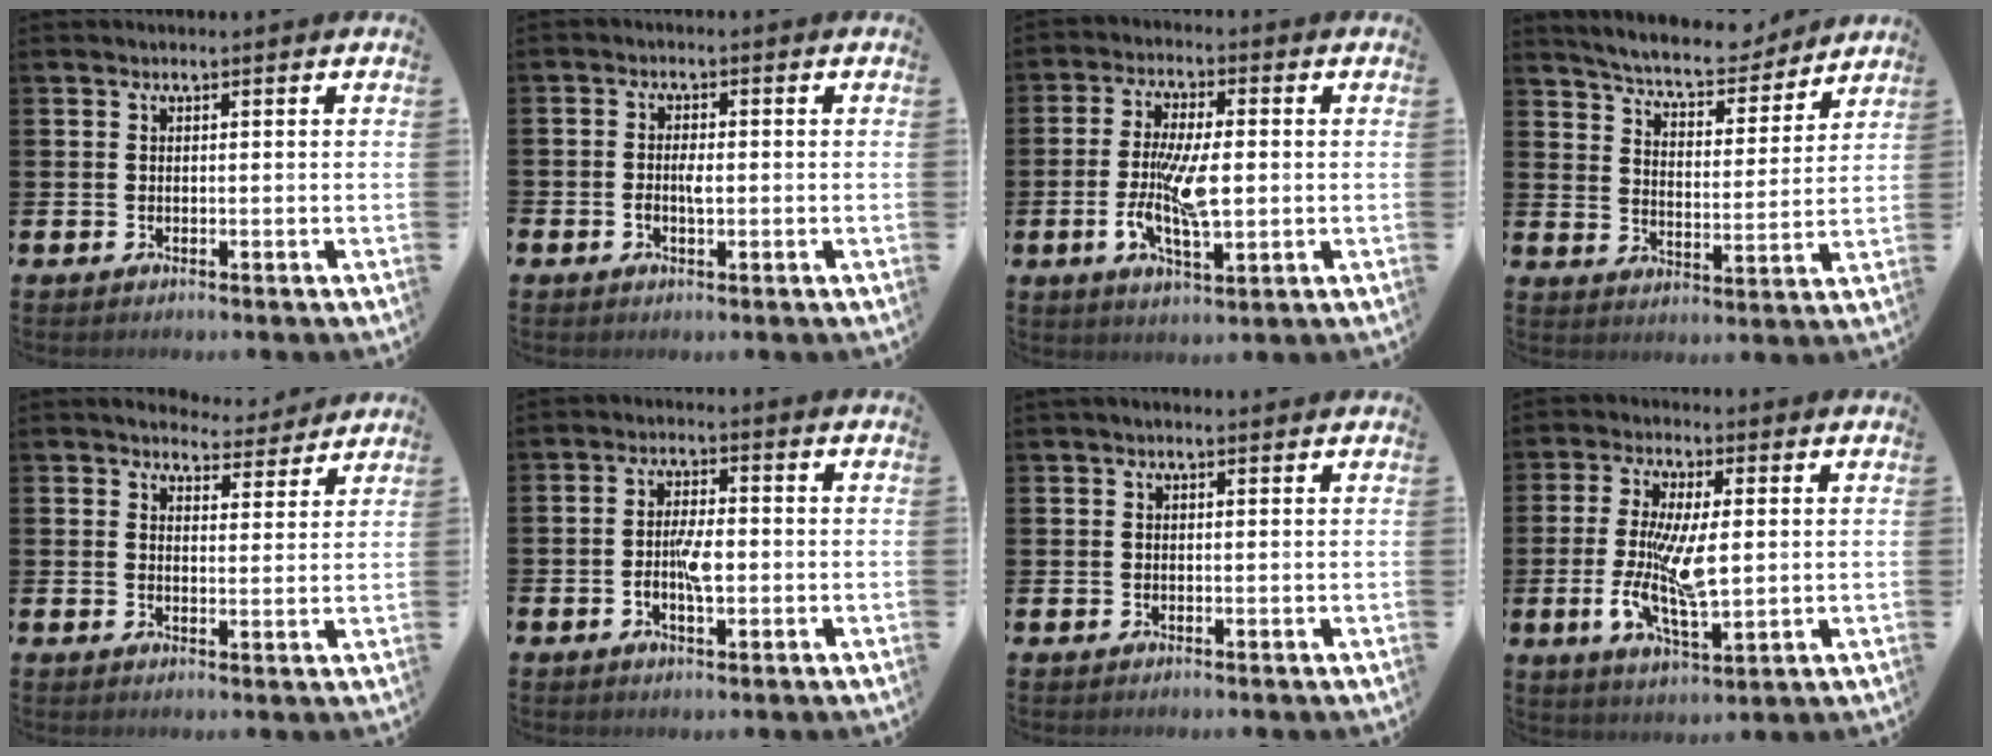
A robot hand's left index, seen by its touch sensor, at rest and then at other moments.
{"total": 1.9, "force": [-0.5, 1.1, 1.5], "torque": [-0.026, 0.001, -0.011]}
{"total": 8.4, "force": [-0.6, 2.9, 7.9], "torque": [-0.158, -0.003, -0.014]}
{"total": 7.0, "force": [6.7, 1.2, 1.5], "torque": [-0.057, -0.046, 0.116]}
{"total": 4.5, "force": [4.3, 1.2, 0.0], "torque": [0.001, -0.034, 0.074]}
{"total": 4.1, "force": [-0.9, 1.8, 3.6], "torque": [-0.056, 0.001, -0.018]}
{"total": 0.6, "force": [0.3, 0.2, 0.5], "torque": [0.000, 0.000, 0.002]}
{"total": 9.4, "force": [0.2, 3.4, 8.7], "torque": [-0.161, -0.006, 0.002]}